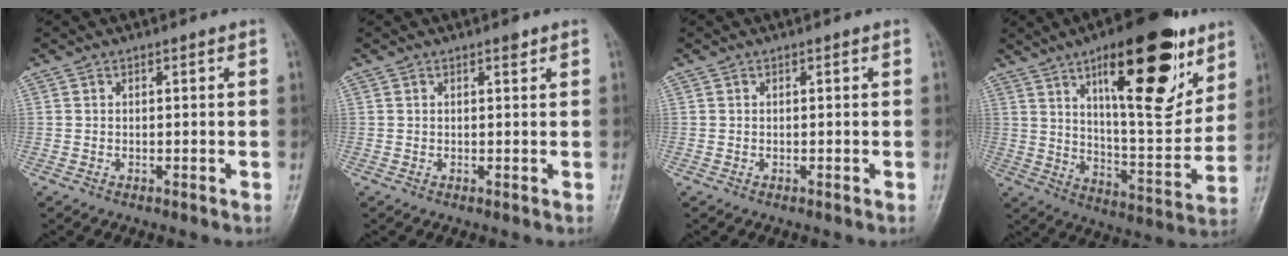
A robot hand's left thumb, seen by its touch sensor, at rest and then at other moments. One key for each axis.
{"total": 1.0, "fx": 0.7, "fy": 0.4, "fz": 0.6, "tx": -0.007, "ty": -0.004, "tz": 0.010}
{"total": 0.0}
{"total": 24.3, "fx": 12.4, "fy": 8.5, "fz": 19.1, "tx": -0.245, "ty": -0.055, "tz": 0.197}